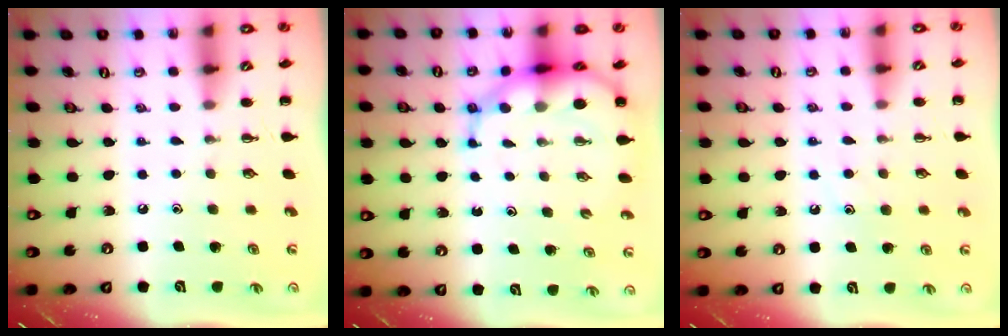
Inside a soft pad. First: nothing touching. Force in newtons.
{"total": 10.1, "press": 9.5, "slide": 3.2}
{"total": 6.9, "press": 6.8, "slide": 1.2}